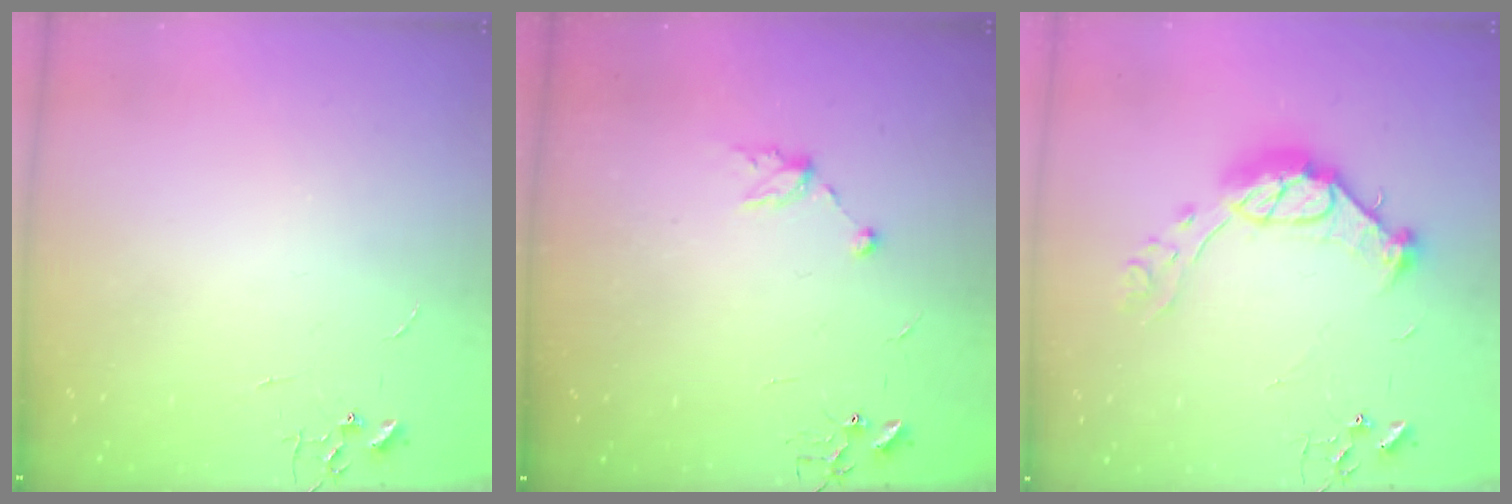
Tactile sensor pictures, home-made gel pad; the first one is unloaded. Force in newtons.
{"total": 6.4, "press": 6.2, "slide": 1.5}
{"total": 14.3, "press": 14.2, "slide": 1.1}